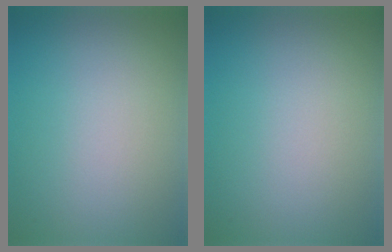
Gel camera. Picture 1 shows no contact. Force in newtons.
{"total": 0.0}